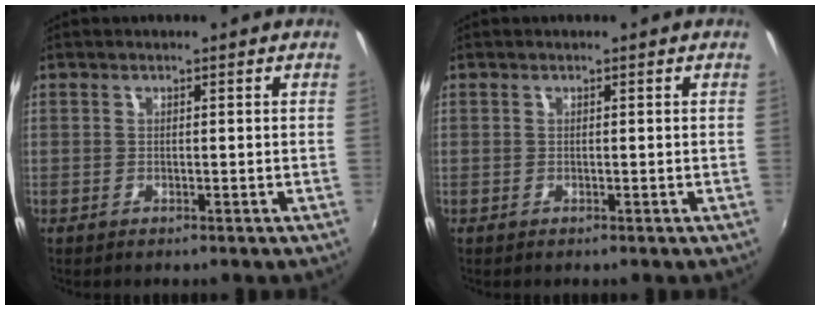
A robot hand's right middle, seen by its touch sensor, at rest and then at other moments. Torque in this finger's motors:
{"motor_torque": [-0.05, 0.12, -0.01, -0.01]}